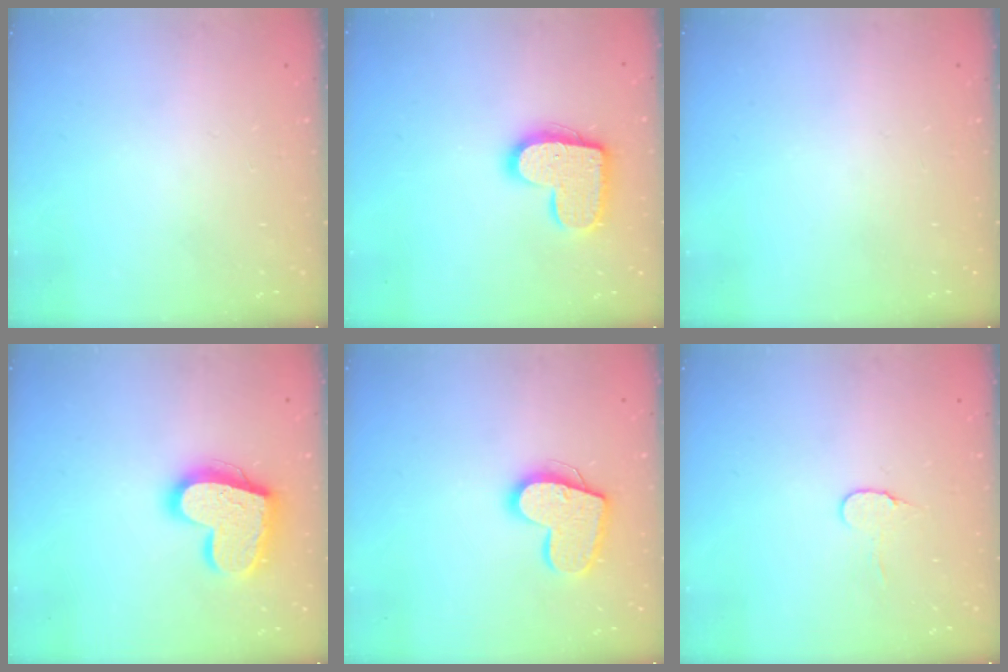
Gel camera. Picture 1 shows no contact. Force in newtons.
{"total": 15.0, "press": 15.0, "slide": 0.7}
{"total": 0.0}
{"total": 20.2, "press": 20.2, "slide": 1.5}
{"total": 15.3, "press": 15.3, "slide": 1.1}
{"total": 6.1, "press": 6.1, "slide": 0.5}